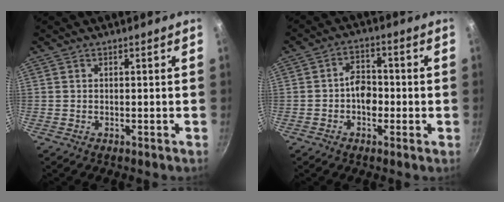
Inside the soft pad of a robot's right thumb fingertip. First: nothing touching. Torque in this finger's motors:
{"motor_torque": [0.91, 0.82, 0.78, -0.48, 0.02]}